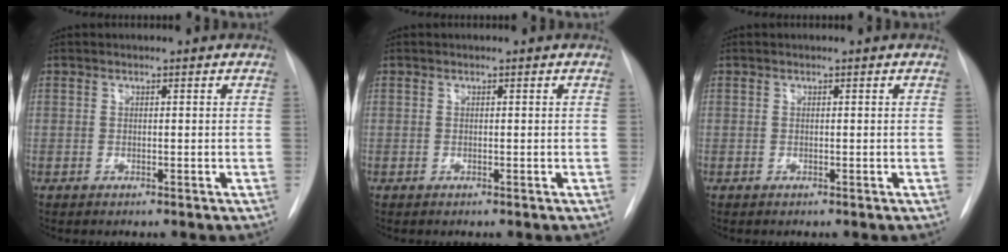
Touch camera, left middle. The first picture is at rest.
{"total": 0.0}
{"total": 0.0}